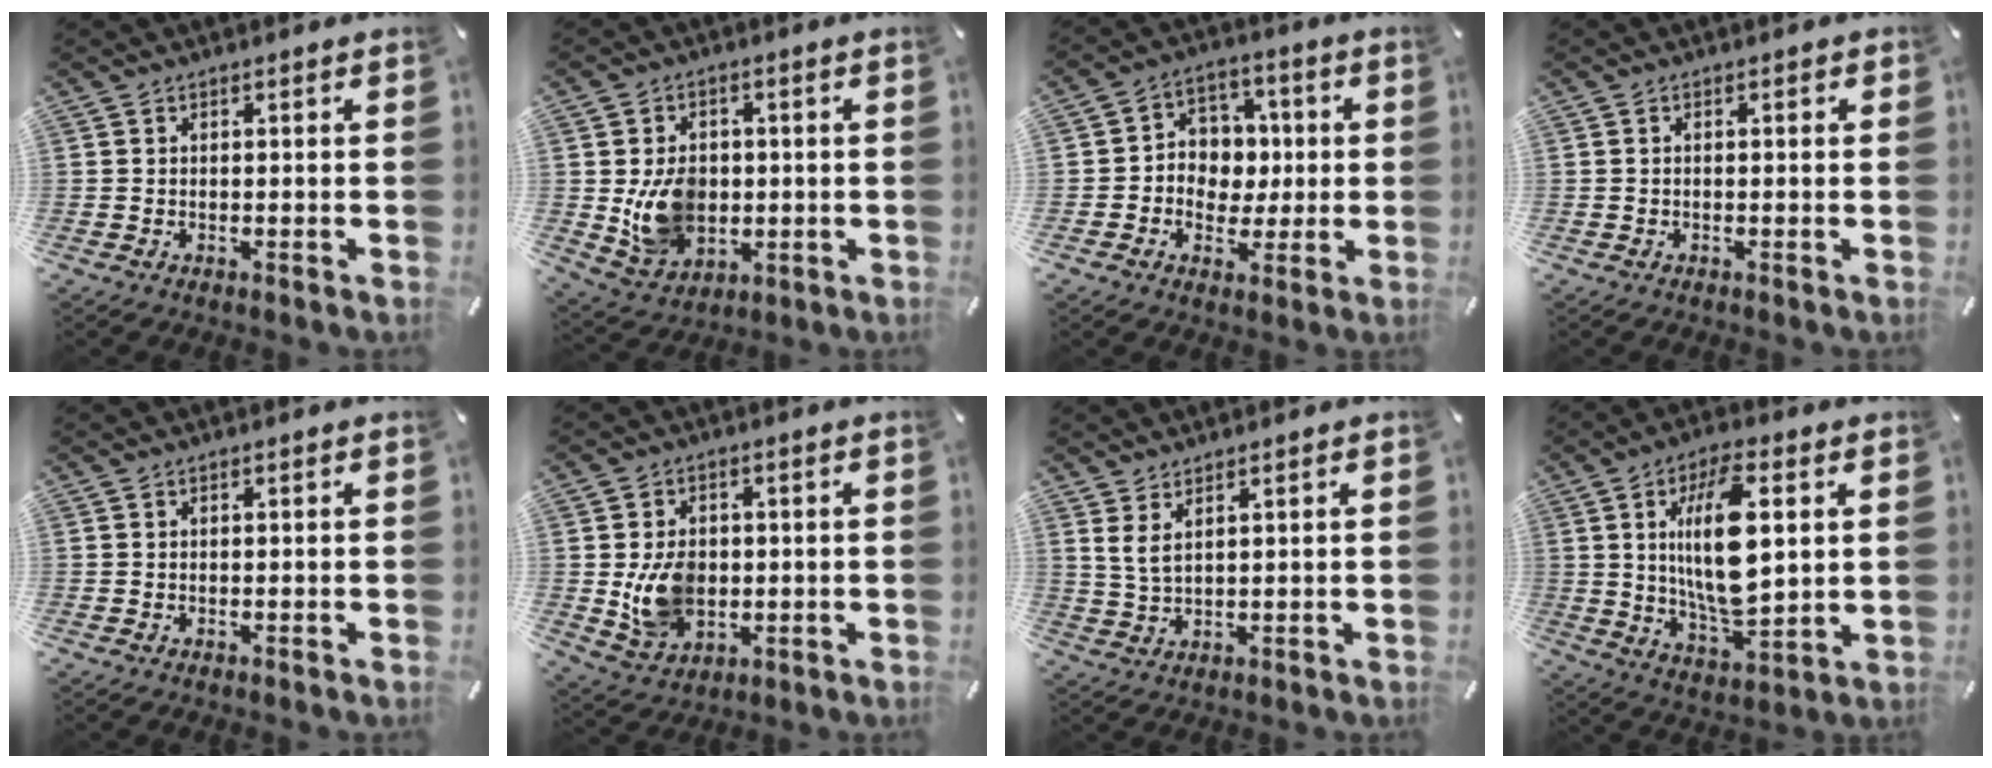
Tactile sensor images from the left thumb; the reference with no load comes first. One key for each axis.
{"total": 10.6, "fx": -0.2, "fy": 8.8, "fz": 5.8, "tx": -0.105, "ty": 0.001, "tz": -0.002}
{"total": 8.2, "fx": -1.1, "fy": 7.9, "fz": 2.3, "tx": -0.034, "ty": 0.015, "tz": -0.017}
{"total": 0.8, "fx": -0.1, "fy": 0.4, "fz": 0.6, "tx": -0.012, "ty": 0.002, "tz": -0.004}
{"total": 0.0}
{"total": 9.9, "fx": -0.3, "fy": 8.0, "fz": 5.8, "tx": -0.109, "ty": 0.002, "tz": -0.004}
{"total": 3.8, "fx": 2.3, "fy": 1.3, "fz": 2.7, "tx": -0.065, "ty": -0.002, "tz": 0.040}
{"total": 16.4, "fx": 3.7, "fy": 7.2, "fz": 14.3, "tx": -0.275, "ty": -0.012, "tz": 0.054}